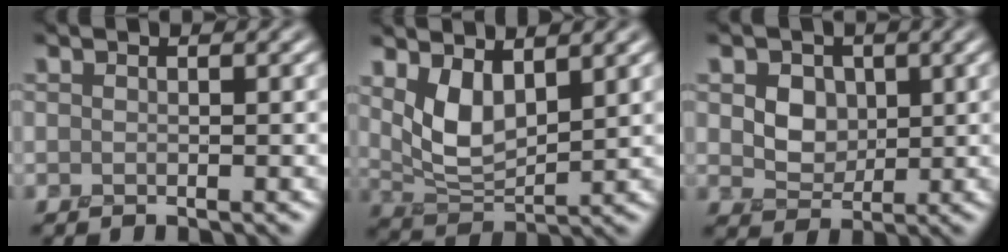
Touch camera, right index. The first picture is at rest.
{"total": 4.0, "force": [2.2, 1.7, 2.9], "torque": [-0.069, -0.011, 0.051]}
{"total": 4.1, "force": [1.4, 3.2, 2.2], "torque": [-0.053, -0.005, 0.030]}